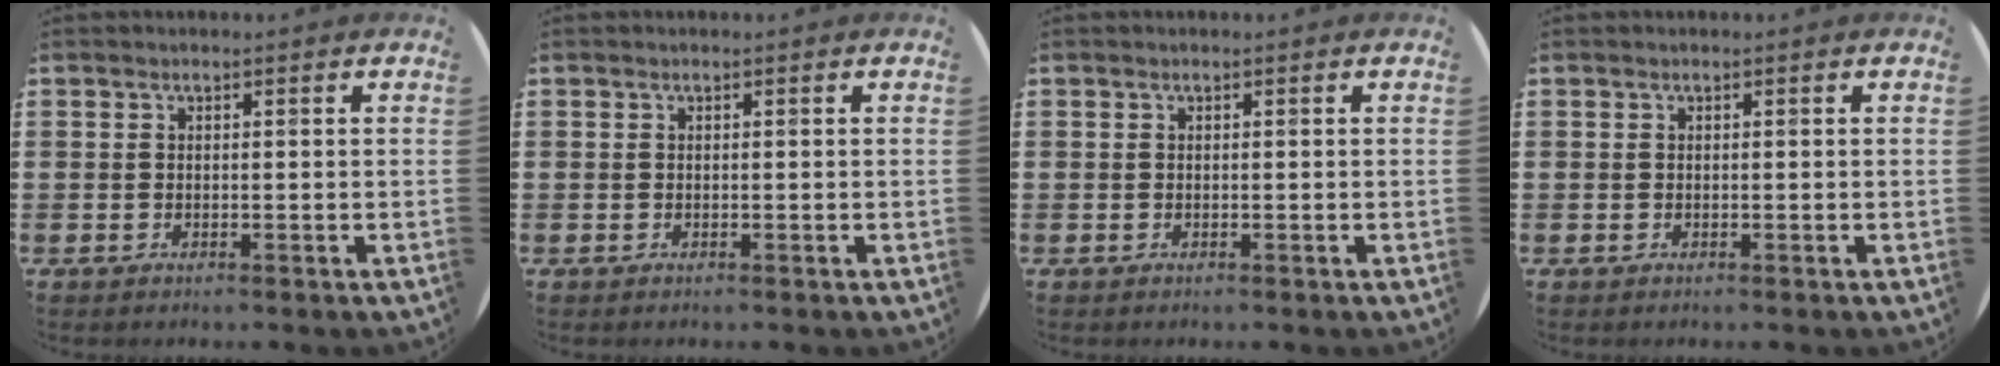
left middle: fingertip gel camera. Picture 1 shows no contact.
{"total": 0.0}
{"total": 0.0}
{"total": 0.0}